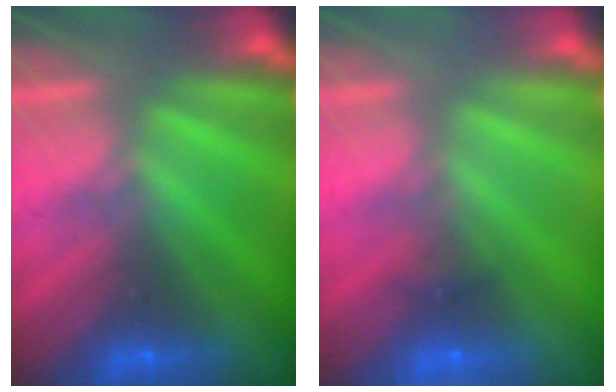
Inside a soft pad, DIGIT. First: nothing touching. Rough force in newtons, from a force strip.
{"total": 1.7}